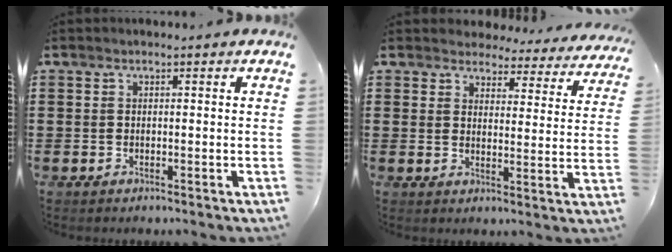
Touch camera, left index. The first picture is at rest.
{"total": 4.2, "force": [4.1, 0.8, 0.4], "torque": [-0.023, -0.028, 0.068]}